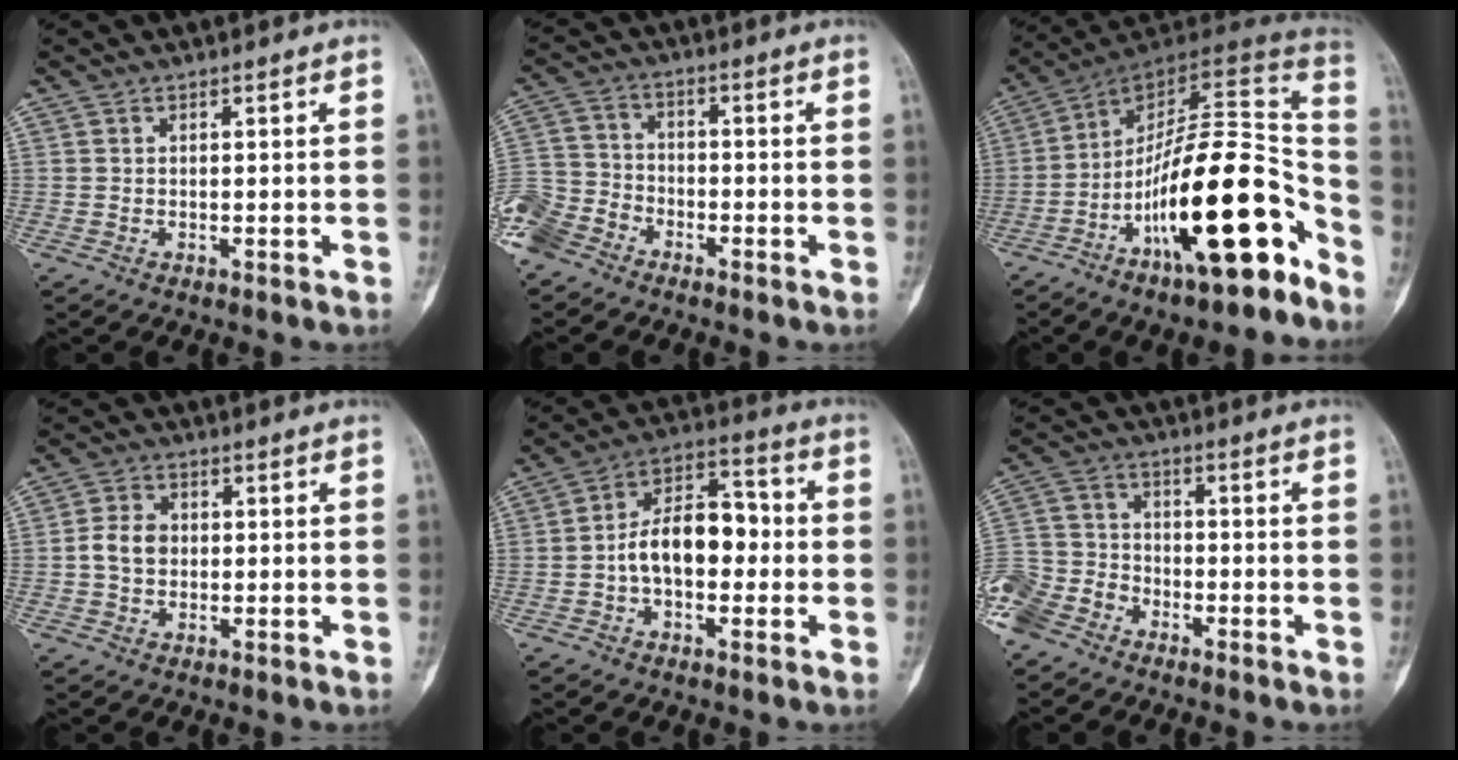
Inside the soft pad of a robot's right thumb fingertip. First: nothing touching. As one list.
[{"total": 8.7, "force": [-6.3, 5.1, 3.0], "torque": [-0.062, 0.028, -0.135]}, {"total": 24.1, "force": [-11.8, 7.5, 19.7], "torque": [-0.274, 0.091, -0.190]}, {"total": 4.9, "force": [-0.1, 3.8, 3.0], "torque": [-0.050, 0.012, -0.007]}, {"total": 12.6, "force": [-1.3, 7.7, 9.9], "torque": [-0.143, 0.044, -0.032]}, {"total": 9.6, "force": [-6.7, 5.9, 3.5], "torque": [-0.070, 0.034, -0.140]}]